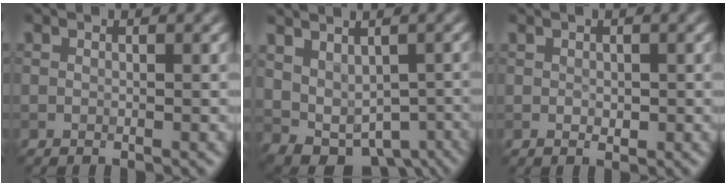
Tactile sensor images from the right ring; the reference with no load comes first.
{"total": 4.7, "force": [-0.5, 3.4, 3.2], "torque": [-0.051, -0.021, 0.014]}
{"total": 0.6, "force": [-0.1, 0.5, 0.3], "torque": [-0.008, 0.001, 0.004]}